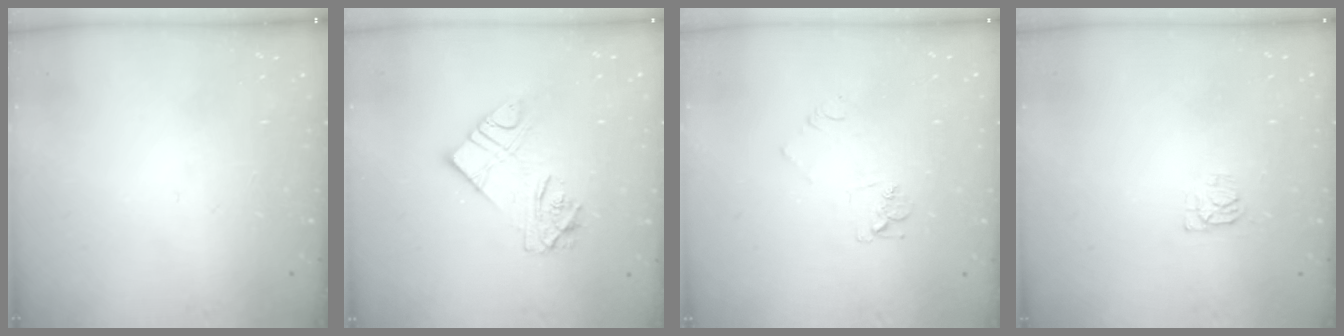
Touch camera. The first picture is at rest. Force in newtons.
{"total": 10.9, "press": 10.8, "slide": 0.9}
{"total": 5.6, "press": 5.6, "slide": 0.5}
{"total": 4.9, "press": 4.8, "slide": 0.6}